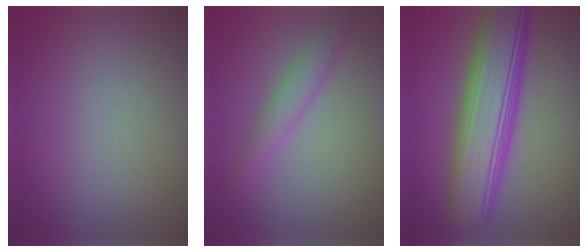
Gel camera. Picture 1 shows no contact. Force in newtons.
{"total": 2.3, "press": 2.3, "slide": 0.1}
{"total": 9.2, "press": 9.2, "slide": 0.3}